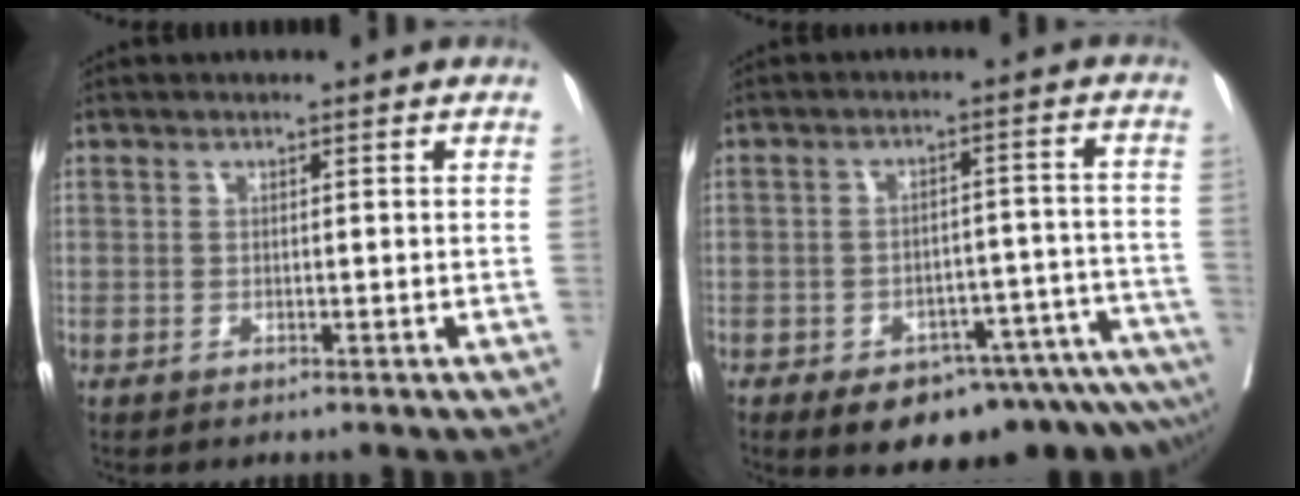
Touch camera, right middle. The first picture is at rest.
{"total": 13.7, "force": [-11.1, 4.4, 6.8], "torque": [-0.028, 0.031, -0.140]}